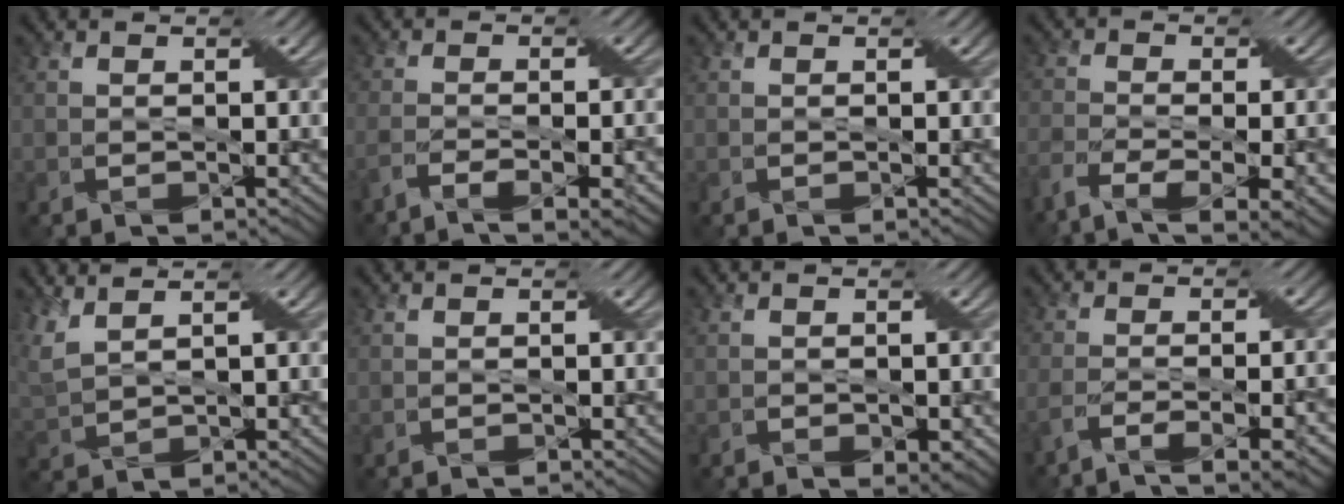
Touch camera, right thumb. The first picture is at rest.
{"total": 6.2, "force": [-4.1, 1.2, 4.6], "torque": [-0.079, -0.002, -0.070]}
{"total": 0.0}
{"total": 9.4, "force": [-5.8, 3.0, 6.8], "torque": [-0.139, -0.018, -0.096]}
{"total": 4.9, "force": [3.4, 1.4, 3.3], "torque": [-0.099, 0.011, 0.068]}
{"total": 0.0}
{"total": 1.7, "force": [-0.5, 1.0, 1.3], "torque": [-0.022, -0.006, -0.002]}
{"total": 7.7, "force": [-4.8, 1.5, 5.9], "torque": [-0.095, 0.001, -0.079]}